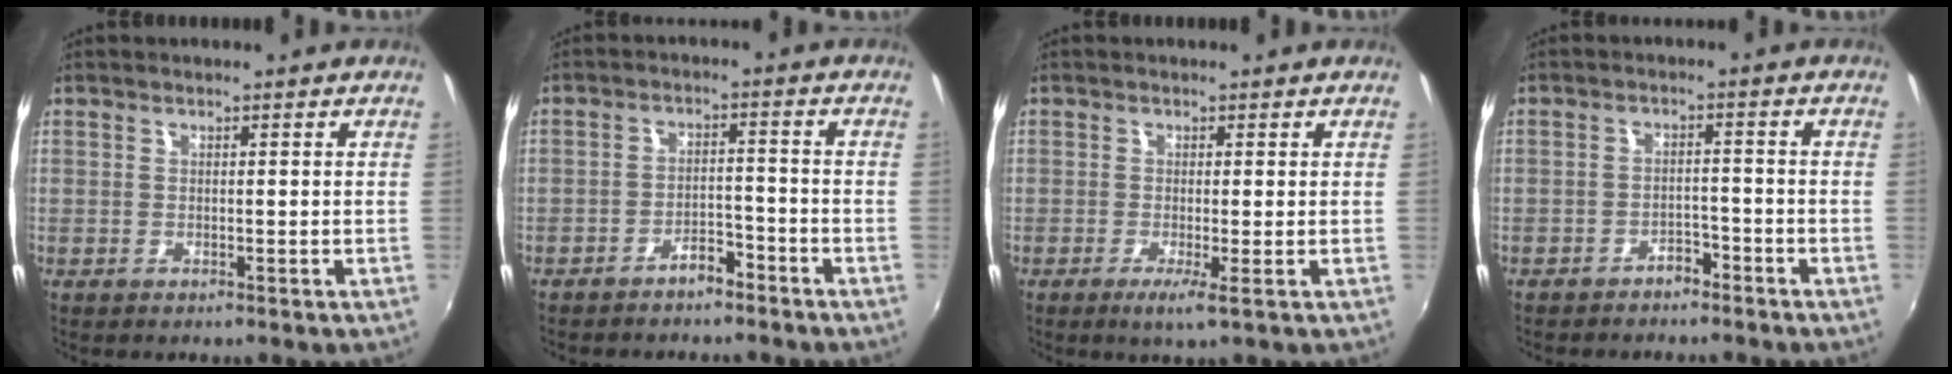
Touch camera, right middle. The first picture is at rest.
{"total": 4.4, "force": [-3.7, 1.7, 1.7], "torque": [-0.044, 0.014, -0.052]}
{"total": 2.6, "force": [-1.1, -0.2, 2.4], "torque": [-0.054, -0.010, -0.021]}
{"total": 3.9, "force": [-3.4, 1.7, 1.0], "torque": [-0.031, 0.007, -0.047]}